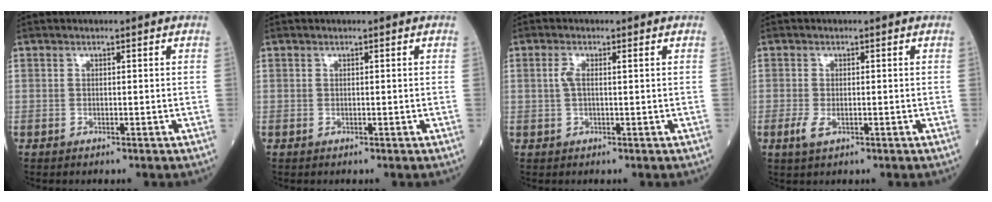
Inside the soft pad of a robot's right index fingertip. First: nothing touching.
{"total": 0.0}
{"total": 2.0, "force": [0.4, 0.5, 1.8], "torque": [-0.048, 0.009, 0.007]}
{"total": 2.3, "force": [-0.8, 1.0, 1.9], "torque": [-0.046, -0.003, -0.014]}